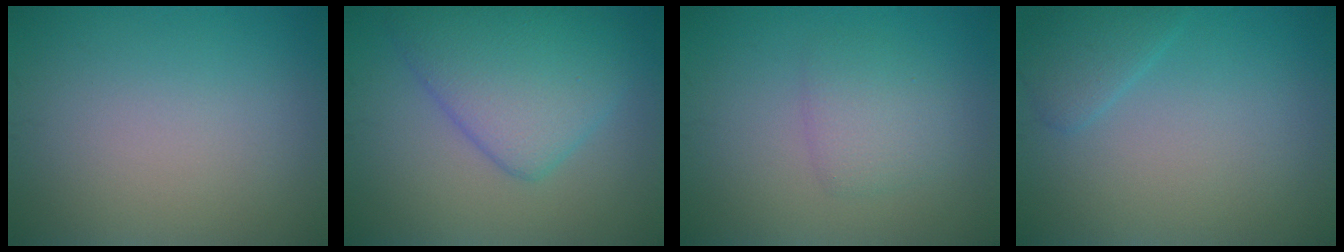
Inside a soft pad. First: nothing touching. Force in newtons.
{"total": 6.7, "press": 6.7, "slide": 0.2}
{"total": 2.4, "press": 2.4, "slide": 0.1}
{"total": 1.8, "press": 1.8, "slide": 0.1}